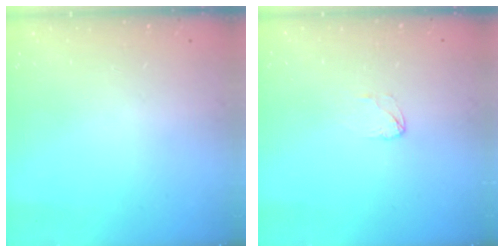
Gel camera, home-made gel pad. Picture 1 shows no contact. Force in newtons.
{"total": 2.5, "press": 2.5, "slide": 0.2}